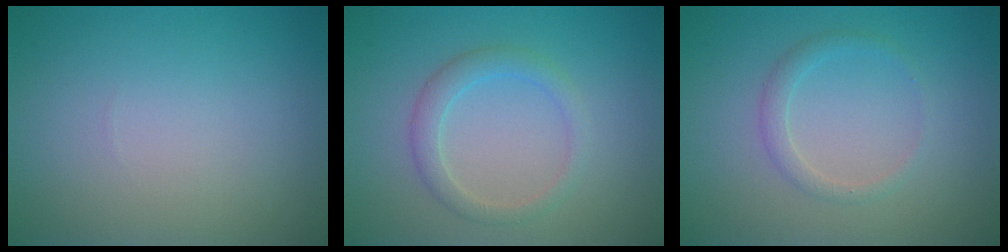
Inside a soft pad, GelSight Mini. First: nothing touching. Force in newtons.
{"total": 2.2, "press": 2.2, "slide": 0.0}
{"total": 1.5, "press": 1.4, "slide": 0.0}